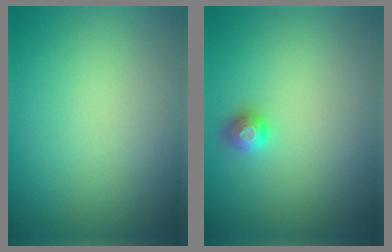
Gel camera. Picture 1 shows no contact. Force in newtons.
{"total": 1.2, "press": 1.1, "slide": 0.2}